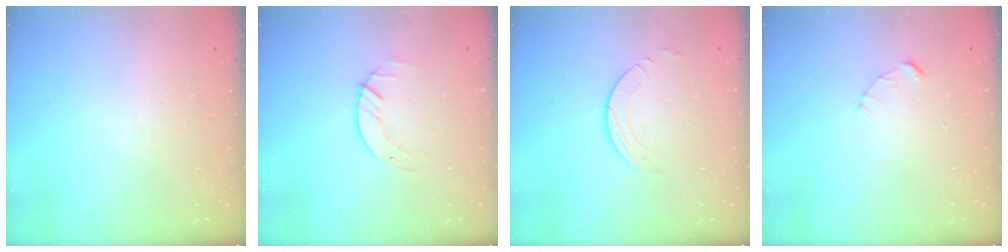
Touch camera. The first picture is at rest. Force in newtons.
{"total": 2.0, "press": 2.0, "slide": 0.2}
{"total": 2.7, "press": 2.7, "slide": 0.2}
{"total": 2.4, "press": 2.4, "slide": 0.2}